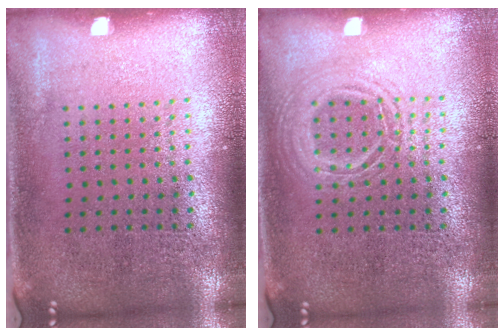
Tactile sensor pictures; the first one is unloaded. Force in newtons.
{"total": 1.1, "press": 1.1, "slide": 0.1}